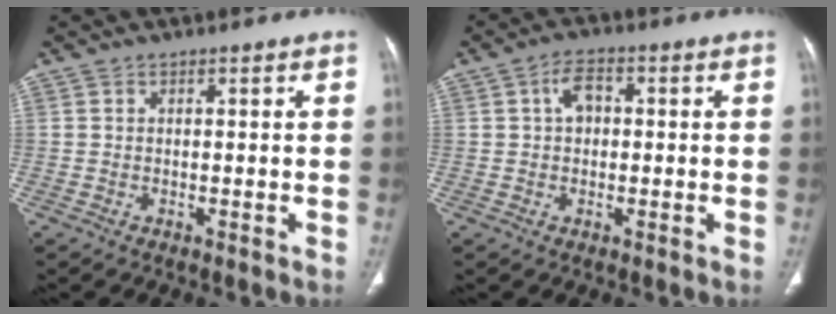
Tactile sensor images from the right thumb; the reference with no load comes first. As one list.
[{"total": 4.5, "force": [0.6, 3.1, 3.2], "torque": [-0.043, 0.014, 0.005]}]